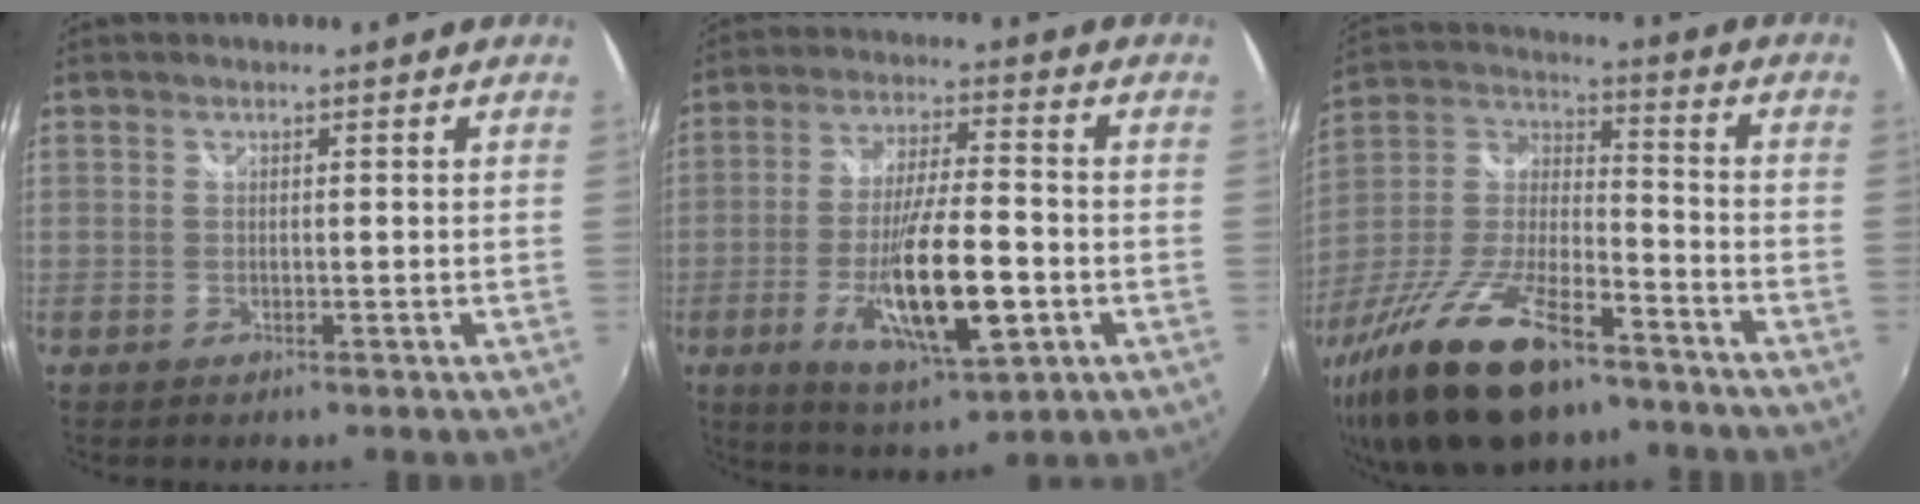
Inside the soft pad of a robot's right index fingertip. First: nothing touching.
{"total": 15.5, "force": [-4.9, 3.9, 14.2], "torque": [-0.273, -0.024, -0.078]}
{"total": 23.9, "force": [-15.1, 9.1, 16.0], "torque": [-0.328, -0.032, -0.261]}